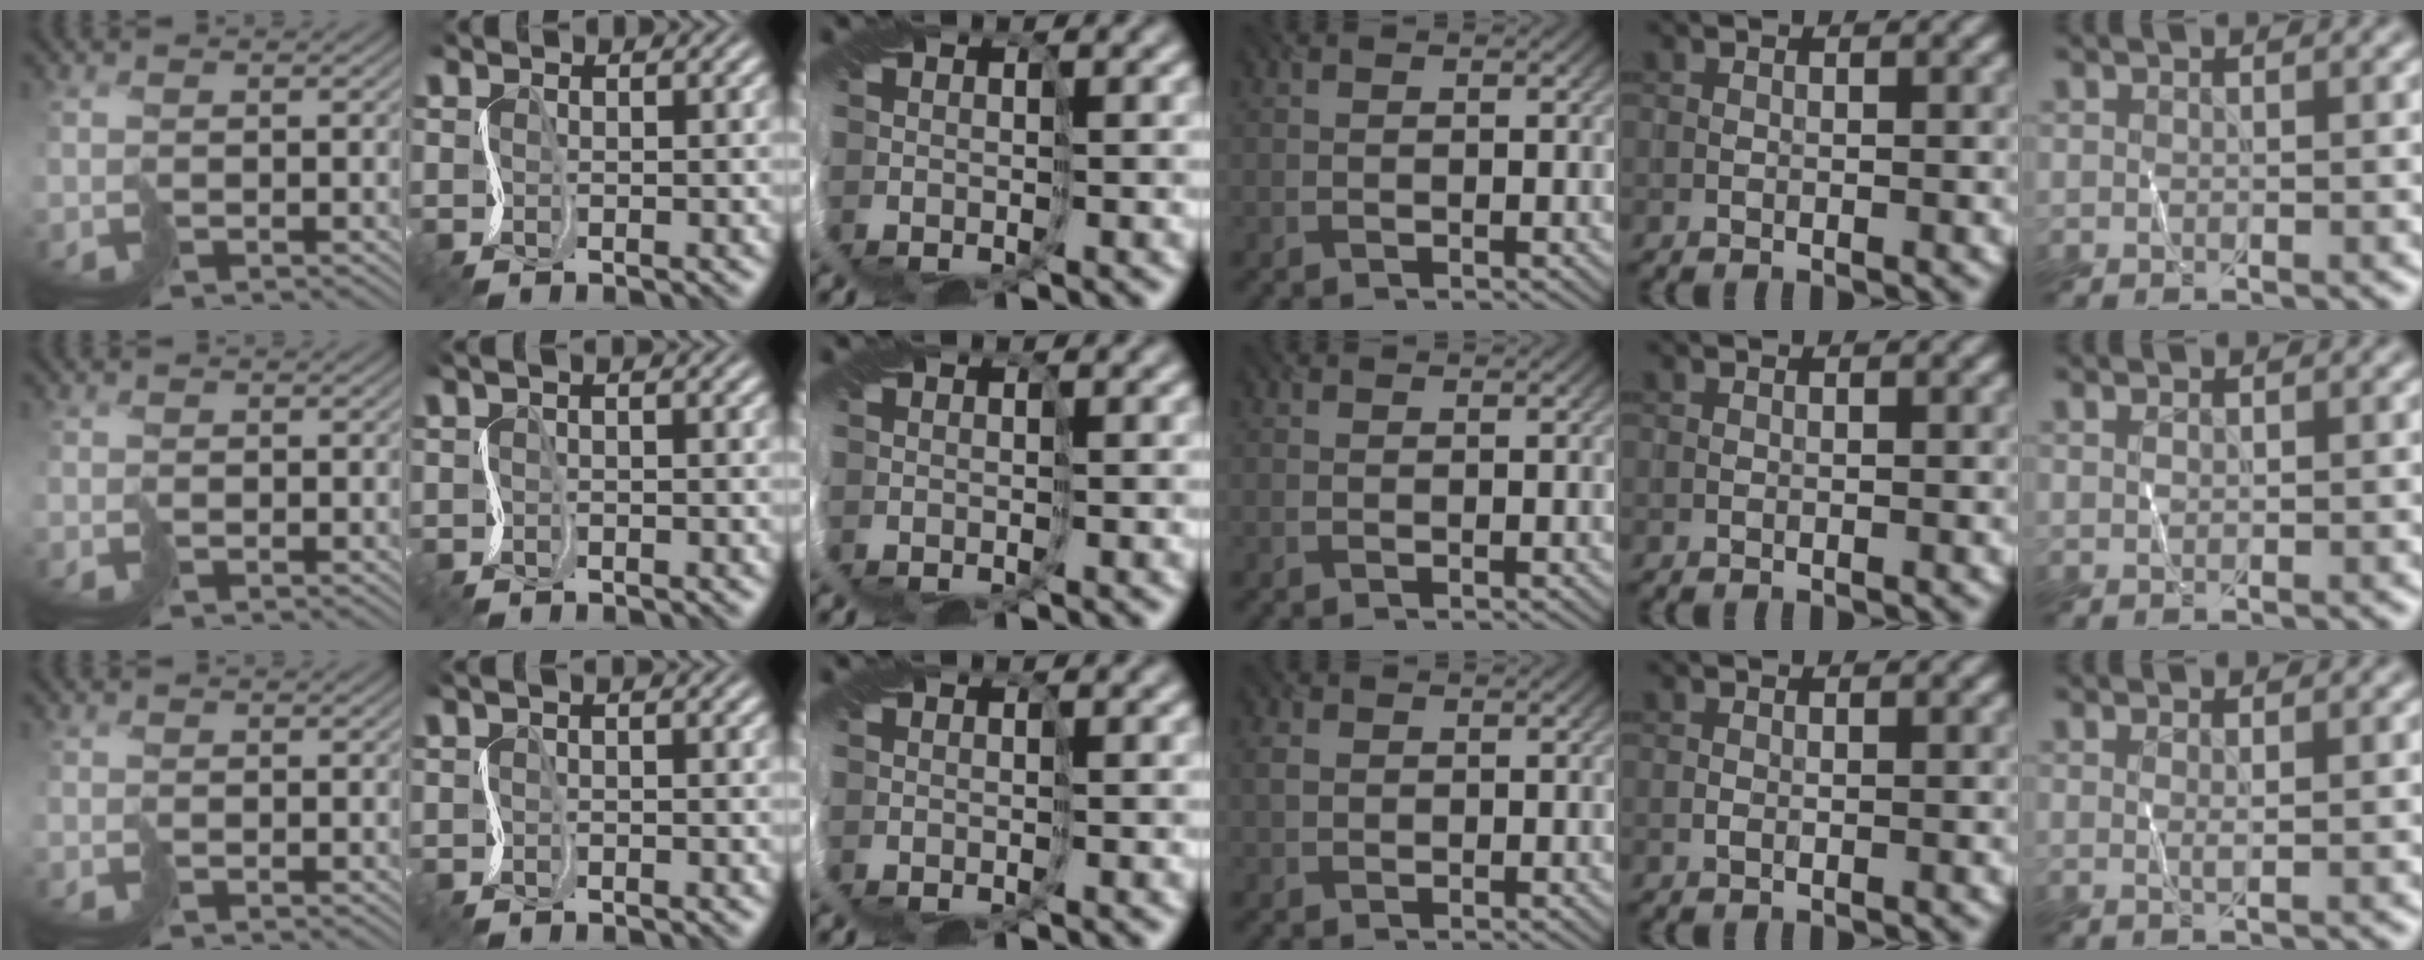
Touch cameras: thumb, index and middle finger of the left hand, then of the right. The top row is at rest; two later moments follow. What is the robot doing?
{"motion": "cut", "object": "paper"}